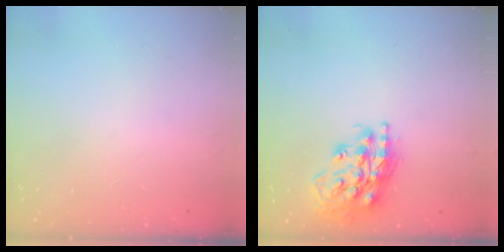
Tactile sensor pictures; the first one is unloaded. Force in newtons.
{"total": 17.9, "press": 17.8, "slide": 1.9}